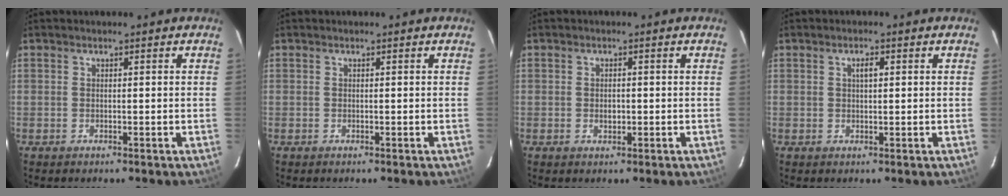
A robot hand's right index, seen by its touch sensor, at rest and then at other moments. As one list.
[{"total": 0.0}, {"total": 1.7, "force": [-0.3, 1.1, 1.2], "torque": [-0.022, 0.002, -0.004]}, {"total": 1.8, "force": [0.6, 0.7, 1.5], "torque": [-0.026, 0.006, 0.009]}]